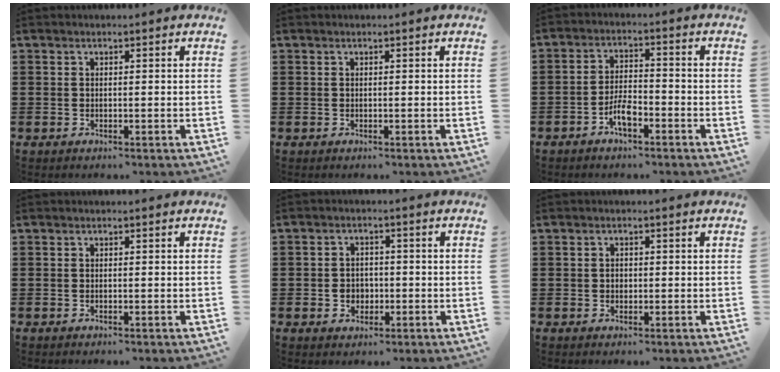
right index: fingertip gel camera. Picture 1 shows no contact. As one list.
[{"total": 0.0}, {"total": 4.3, "force": [-2.6, 1.6, 3.1], "torque": [-0.073, 0.004, -0.055]}, {"total": 0.0}, {"total": 2.8, "force": [-0.7, 2.4, 1.2], "torque": [-0.031, 0.004, -0.017]}, {"total": 1.0, "force": [0.0, 0.8, 0.6], "torque": [-0.014, 0.004, -0.001]}]